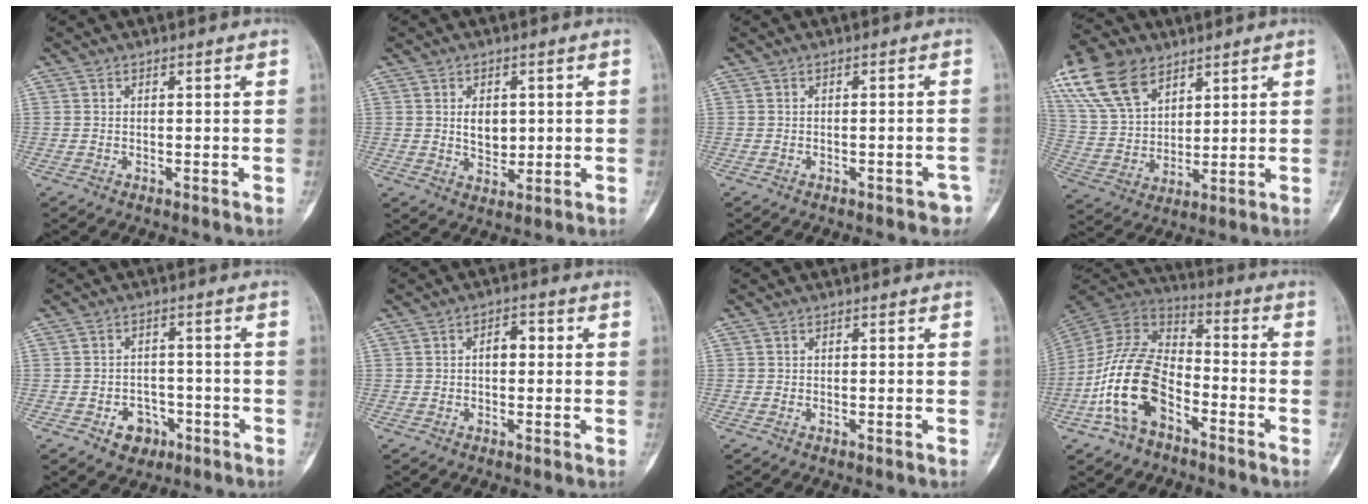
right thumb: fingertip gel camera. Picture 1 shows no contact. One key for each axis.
{"total": 5.0, "fx": 0.7, "fy": 3.3, "fz": 3.7, "tx": -0.040, "ty": -0.007, "tz": 0.017}
{"total": 3.4, "fx": -2.4, "fy": 1.5, "fz": 1.8, "tx": -0.014, "ty": 0.018, "tz": -0.022}
{"total": 16.0, "fx": 9.3, "fy": 9.5, "fz": 8.9, "tx": -0.163, "ty": -0.015, "tz": 0.183}
{"total": 5.3, "fx": -2.6, "fy": 4.1, "fz": 2.1, "tx": -0.002, "ty": 0.023, "tz": -0.032}
{"total": 3.4, "fx": 0.3, "fy": 2.1, "fz": 2.7, "tx": -0.027, "ty": 0.014, "tz": -0.001}
{"total": 0.0}
{"total": 16.7, "fx": -6.8, "fy": 9.5, "fz": 12.0, "tx": -0.227, "ty": 0.055, "tz": -0.137}